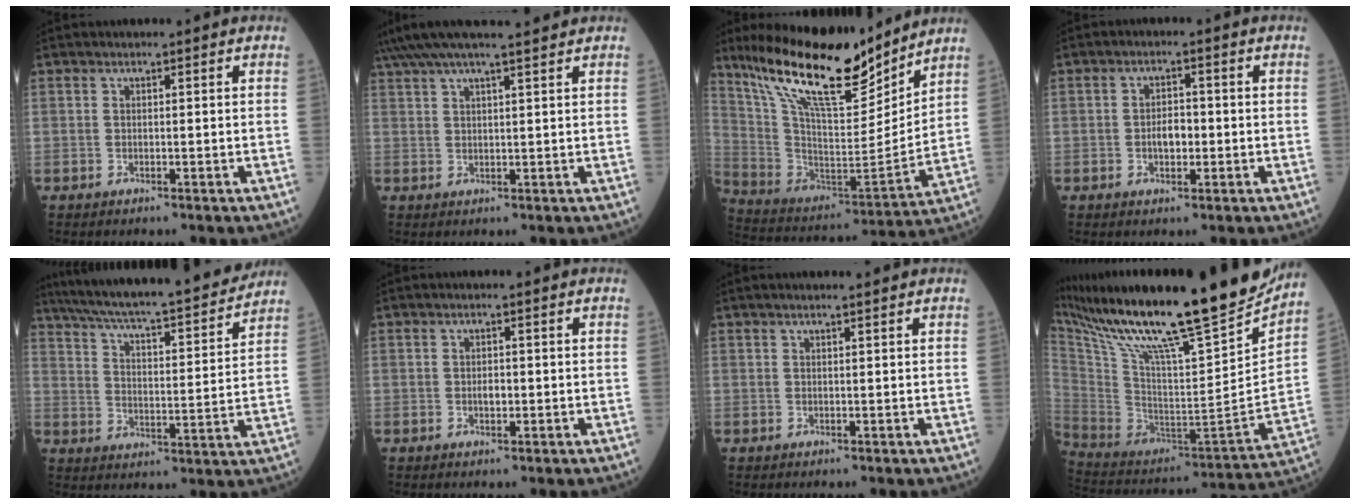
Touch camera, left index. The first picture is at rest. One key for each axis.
{"total": 10.4, "fx": 9.0, "fy": -0.1, "fz": 5.2, "tx": -0.094, "ty": 0.028, "tz": 0.134}
{"total": 20.9, "fx": 16.2, "fy": 4.3, "fz": 12.4, "tx": -0.223, "ty": -0.009, "tz": 0.293}
{"total": 3.1, "fx": -0.6, "fy": 1.7, "fz": 2.5, "tx": -0.046, "ty": 0.004, "tz": -0.011}
{"total": 22.4, "fx": 19.9, "fy": 1.9, "fz": 10.2, "tx": -0.174, "ty": -0.007, "tz": 0.287}
{"total": 1.5, "fx": -0.2, "fy": 0.7, "fz": 1.2, "tx": -0.023, "ty": -0.001, "tz": -0.003}
{"total": 1.9, "fx": 1.6, "fy": -0.2, "fz": 1.1, "tx": -0.013, "ty": 0.010, "tz": 0.025}
{"total": 30.9, "fx": 25.1, "fy": 2.1, "fz": 17.9, "tx": -0.327, "ty": -0.055, "tz": 0.397}